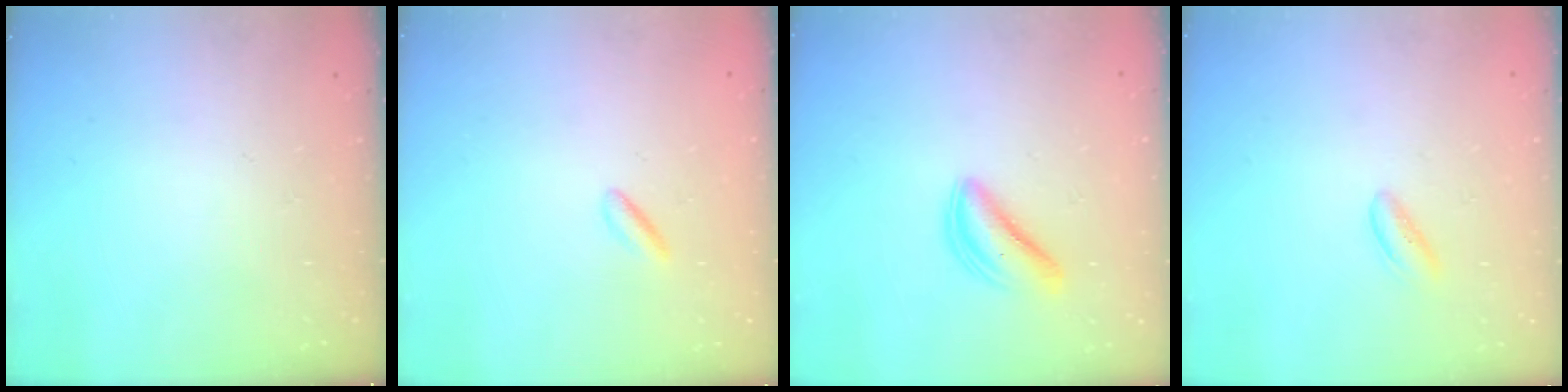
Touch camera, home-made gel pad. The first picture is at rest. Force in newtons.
{"total": 0.8, "press": 0.6, "slide": 0.6}
{"total": 5.3, "press": 5.3, "slide": 0.5}
{"total": 2.0, "press": 2.0, "slide": 0.2}